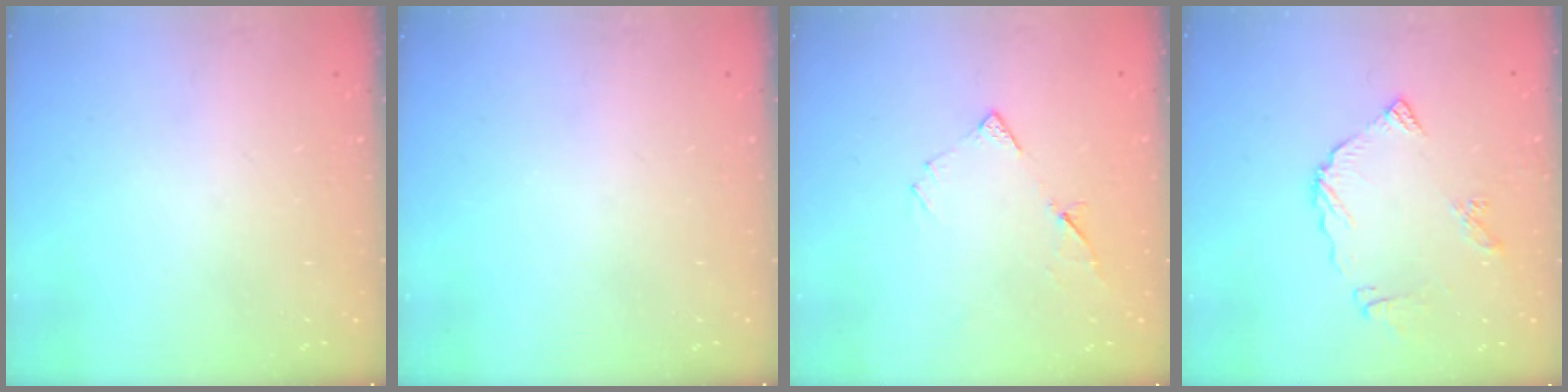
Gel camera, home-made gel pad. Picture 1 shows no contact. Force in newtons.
{"total": 0.0}
{"total": 7.2, "press": 7.2, "slide": 0.5}
{"total": 9.9, "press": 9.9, "slide": 1.3}